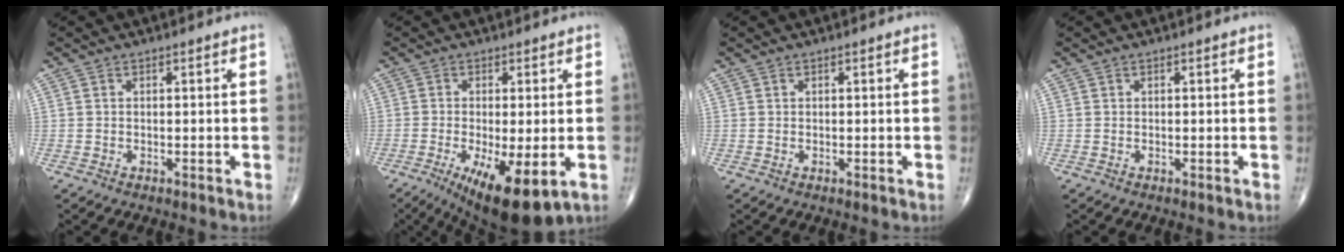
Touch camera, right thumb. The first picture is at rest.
{"total": 12.8, "force": [-4.5, 3.9, 11.2], "torque": [-0.181, -0.021, -0.061]}
{"total": 0.0}
{"total": 0.0}